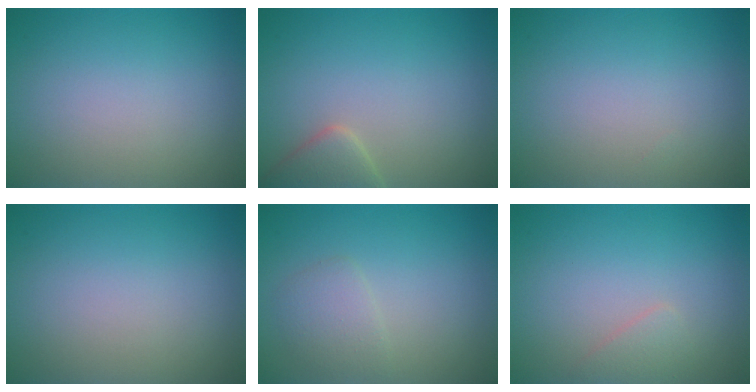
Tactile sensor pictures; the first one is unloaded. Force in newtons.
{"total": 2.7, "press": 2.7, "slide": 0.2}
{"total": 0.0}
{"total": 0.0}
{"total": 1.9, "press": 1.9, "slide": 0.0}
{"total": 1.1, "press": 1.1, "slide": 0.1}